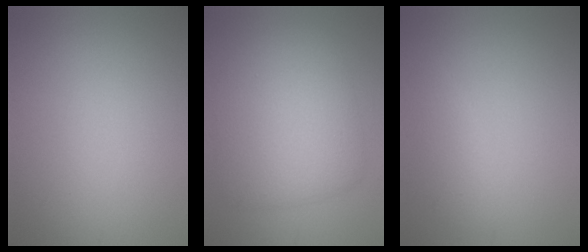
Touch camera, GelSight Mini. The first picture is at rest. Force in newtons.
{"total": 6.4, "press": 6.3, "slide": 0.4}
{"total": 1.6, "press": 1.6, "slide": 0.0}